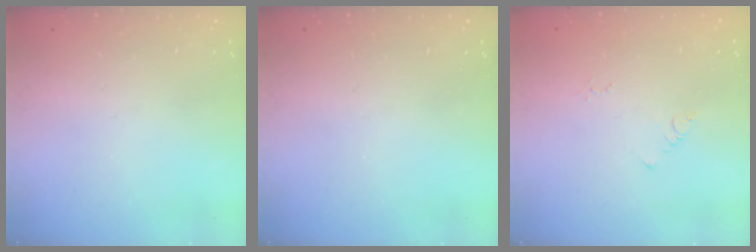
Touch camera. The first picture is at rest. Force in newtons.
{"total": 0.0}
{"total": 1.4, "press": 1.3, "slide": 0.3}